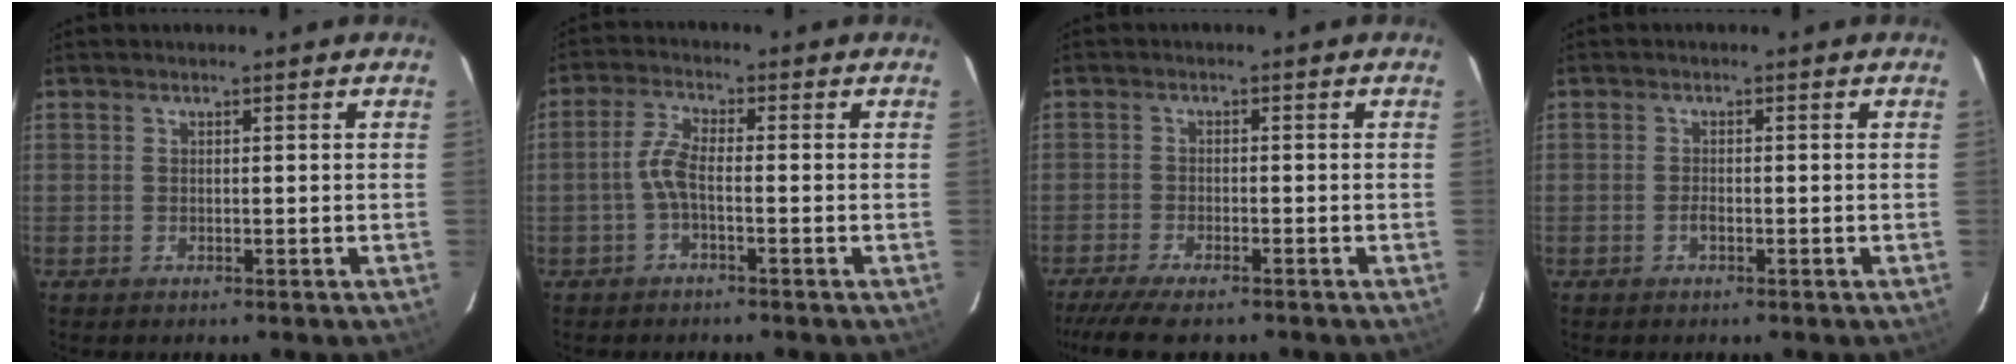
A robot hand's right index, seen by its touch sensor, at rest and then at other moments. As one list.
[{"total": 3.8, "force": [-1.3, 0.9, 3.4], "torque": [-0.080, 0.010, -0.029]}, {"total": 8.3, "force": [-6.9, 1.7, 4.3], "torque": [-0.108, -0.030, -0.123]}, {"total": 1.2, "force": [-0.6, 0.6, 0.9], "torque": [-0.018, 0.002, -0.011]}]